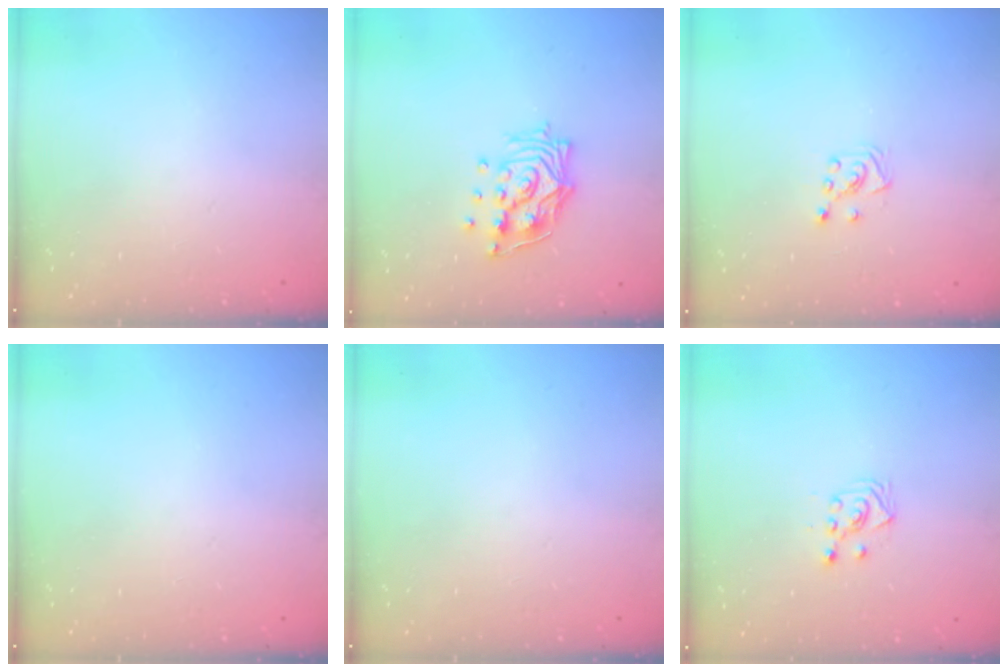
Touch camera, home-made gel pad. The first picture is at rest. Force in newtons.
{"total": 13.3, "press": 13.3, "slide": 1.2}
{"total": 4.7, "press": 4.7, "slide": 0.5}
{"total": 0.0}
{"total": 0.0}
{"total": 3.4, "press": 3.3, "slide": 0.9}